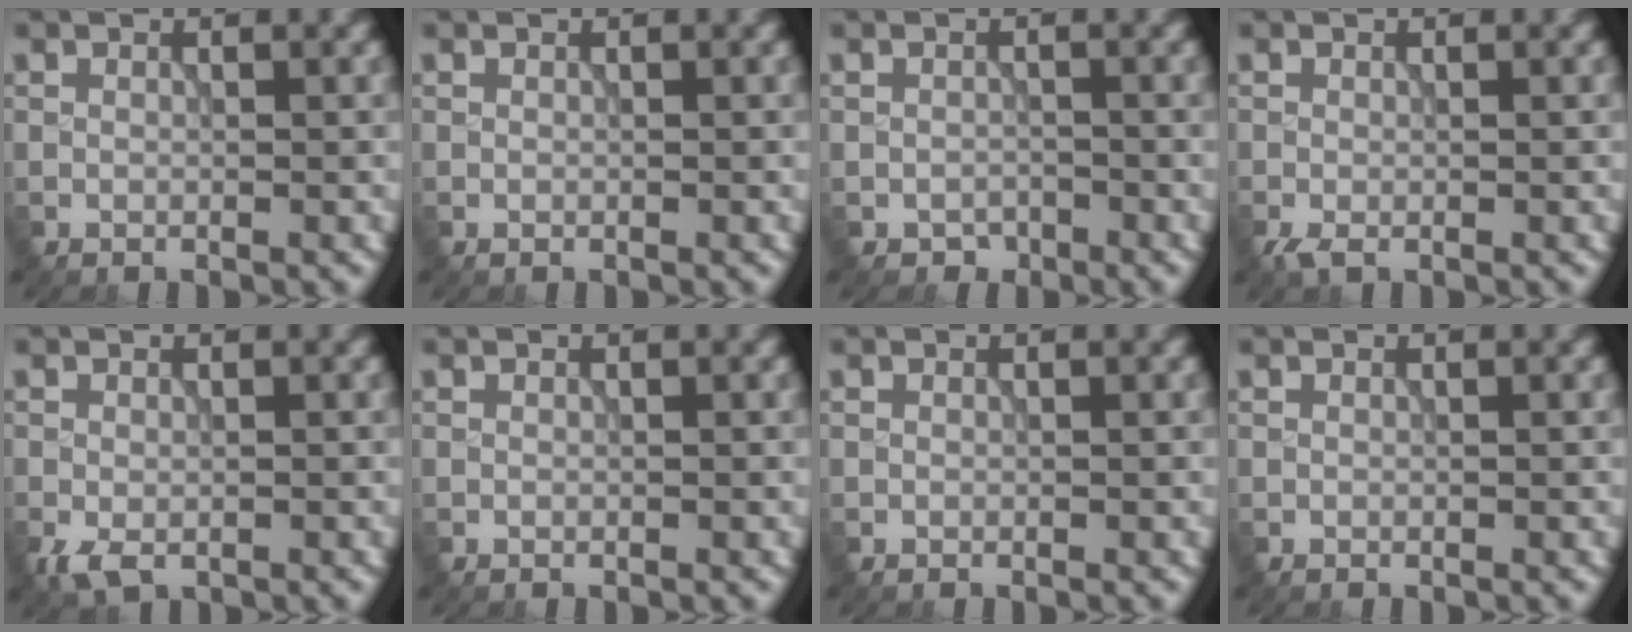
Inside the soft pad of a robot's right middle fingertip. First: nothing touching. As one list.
[{"total": 0.0}, {"total": 1.1, "force": [-0.8, 0.7, 0.2], "torque": [0.001, 0.000, -0.014]}, {"total": 1.2, "force": [-0.6, 0.6, 0.8], "torque": [-0.020, -0.005, -0.014]}, {"total": 2.3, "force": [-1.2, 1.4, 1.5], "torque": [-0.039, -0.012, -0.020]}, {"total": 0.0}, {"total": 0.0}, {"total": 0.0}]